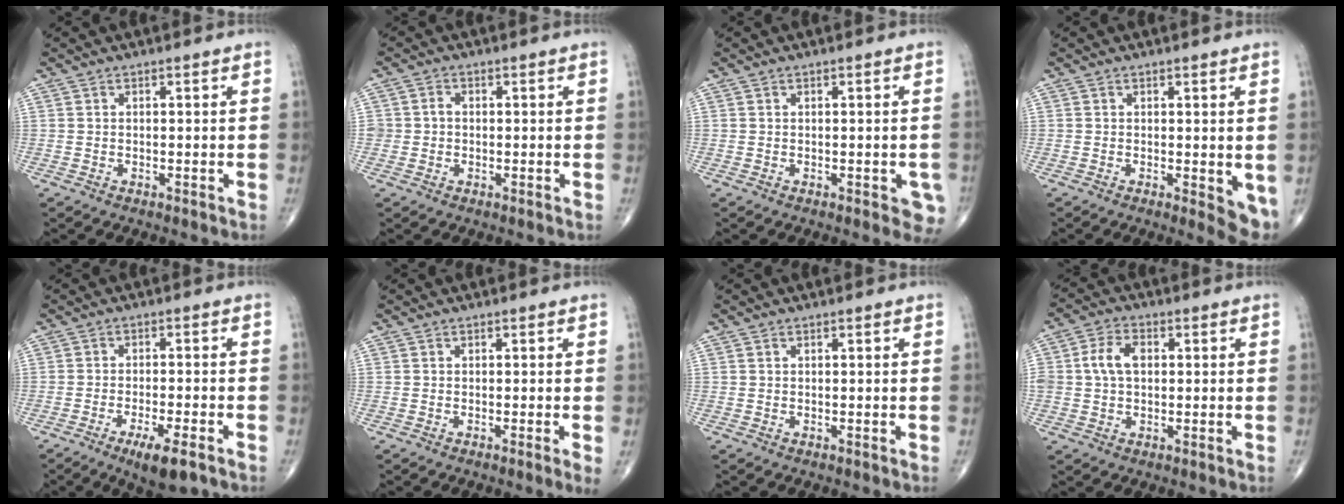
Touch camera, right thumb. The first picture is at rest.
{"total": 2.1, "force": [-0.1, 1.9, 0.9], "torque": [-0.005, 0.005, -0.004]}
{"total": 3.8, "force": [-1.3, 1.6, 3.2], "torque": [-0.013, -0.002, -0.014]}
{"total": 4.9, "force": [-0.4, 1.6, 4.6], "torque": [-0.050, -0.013, -0.003]}
{"total": 6.9, "force": [-4.0, 1.4, 5.4], "torque": [-0.089, 0.001, -0.062]}
{"total": 1.5, "force": [-0.2, -0.1, 1.5], "torque": [-0.028, -0.006, -0.005]}
{"total": 0.0}
{"total": 6.2, "force": [0.7, 4.2, 4.5], "torque": [-0.084, 0.013, 0.011]}